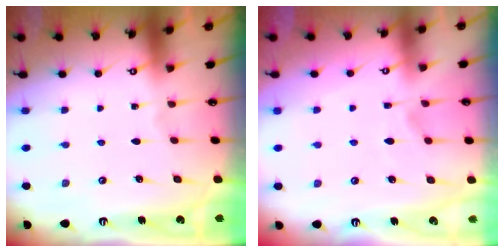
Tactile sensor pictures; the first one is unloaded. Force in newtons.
{"total": 2.8, "press": 2.6, "slide": 1.2}